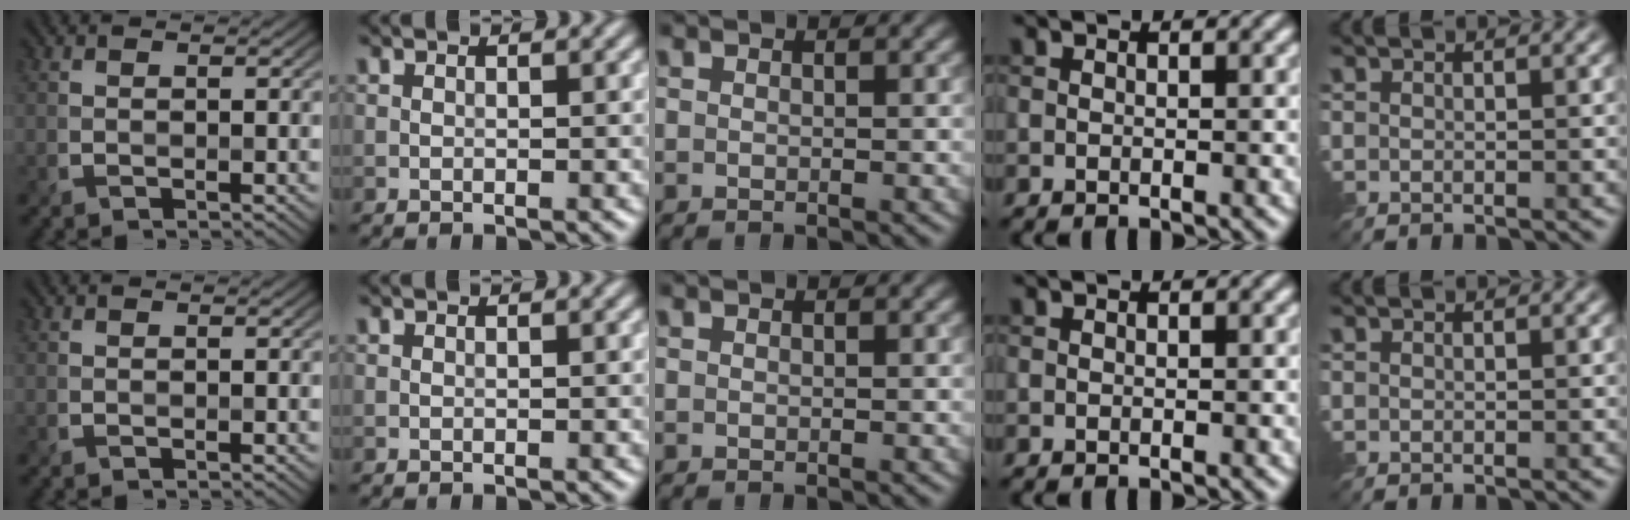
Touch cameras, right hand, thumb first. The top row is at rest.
{}